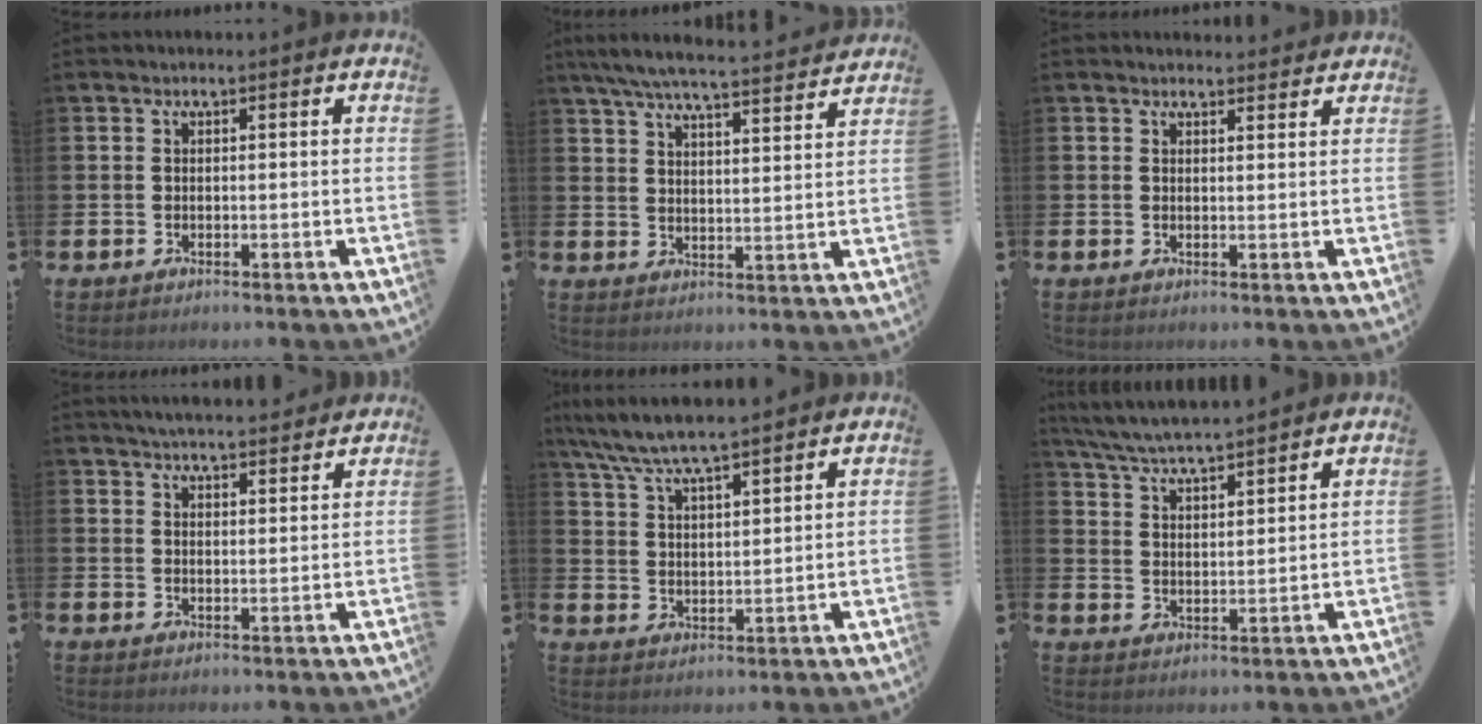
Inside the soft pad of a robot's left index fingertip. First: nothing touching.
{"total": 7.0, "force": [6.5, 0.4, 2.4], "torque": [-0.059, -0.043, 0.113]}
{"total": 1.7, "force": [1.7, 0.4, 0.0], "torque": [0.009, -0.008, 0.028]}
{"total": 4.4, "force": [4.4, 0.2, 0.5], "torque": [-0.015, -0.023, 0.078]}
{"total": 6.8, "force": [6.5, 0.4, 1.9], "torque": [-0.062, -0.032, 0.115]}
{"total": 6.0, "force": [5.9, 0.1, 1.2], "torque": [-0.045, -0.037, 0.104]}